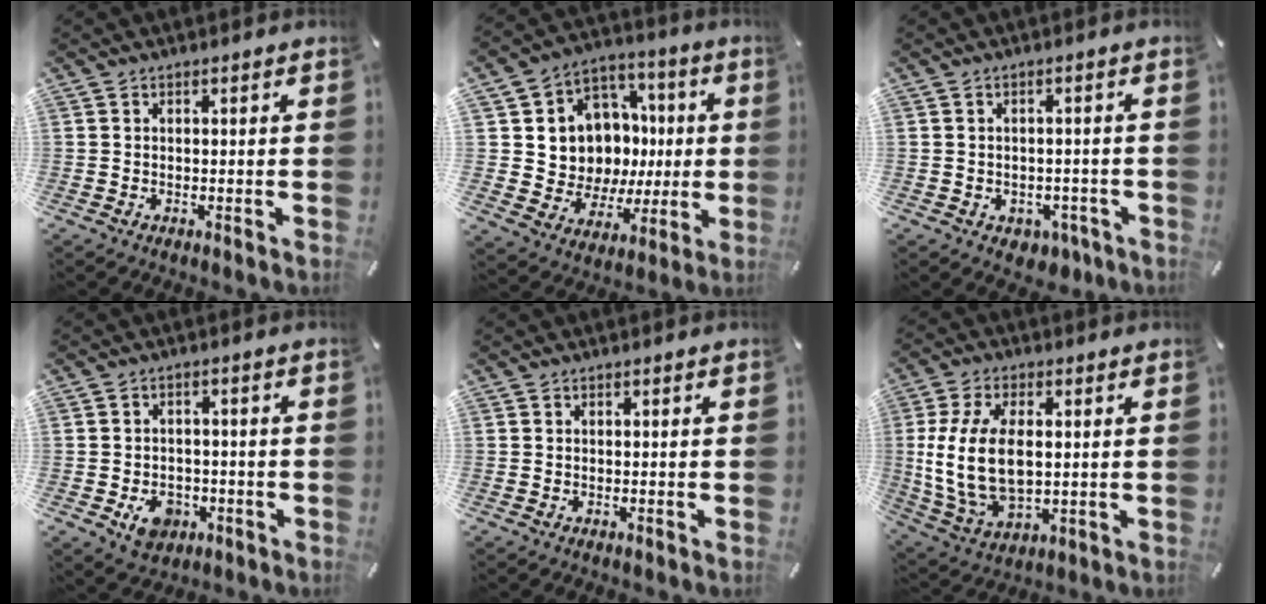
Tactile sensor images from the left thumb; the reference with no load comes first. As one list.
[{"total": 12.4, "force": [0.7, 12.1, 2.6], "torque": [-0.032, -0.028, 0.042]}, {"total": 3.6, "force": [-1.3, 2.9, 1.6], "torque": [-0.018, 0.004, -0.023]}, {"total": 6.8, "force": [-2.4, 5.3, 3.5], "torque": [-0.058, 0.007, -0.044]}, {"total": 0.0}, {"total": 14.5, "force": [1.4, 8.8, 11.5], "torque": [-0.267, -0.005, 0.025]}]